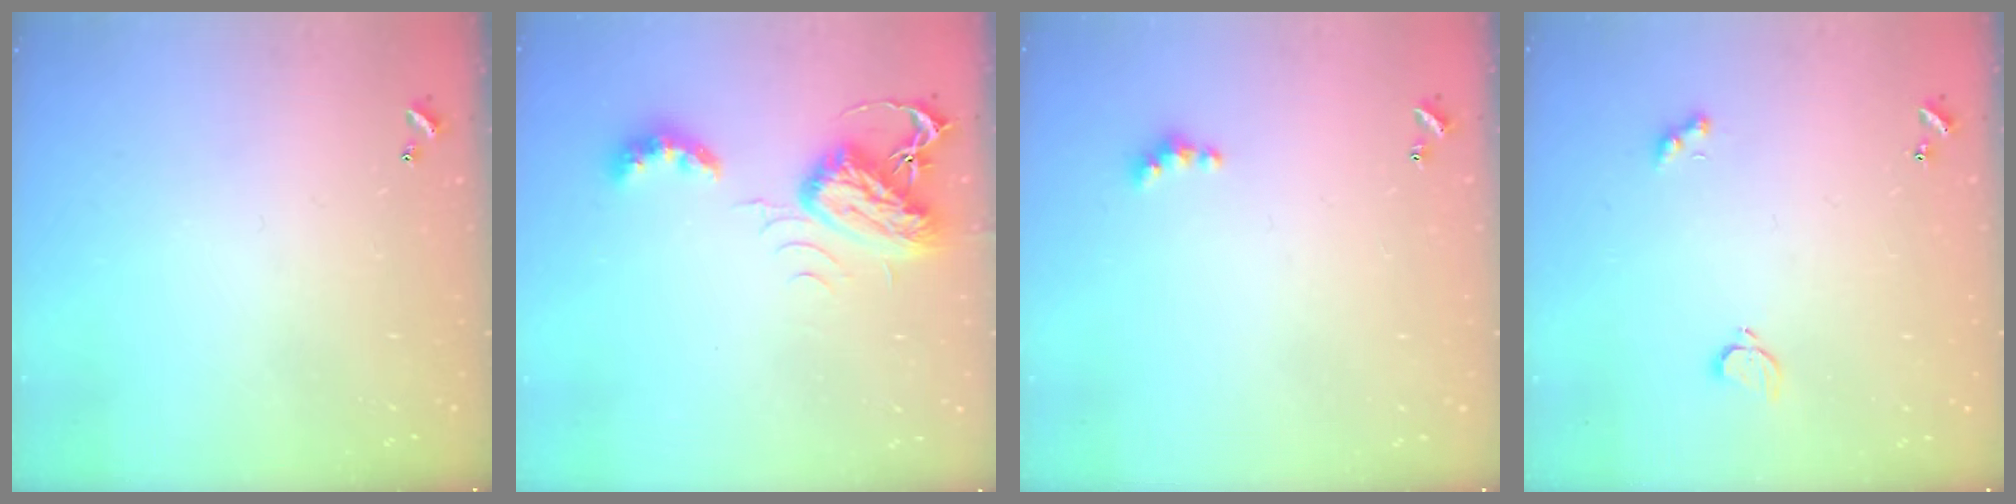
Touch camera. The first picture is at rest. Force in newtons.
{"total": 7.7, "press": 7.7, "slide": 0.2}
{"total": 2.8, "press": 2.8, "slide": 0.5}
{"total": 2.1, "press": 2.1, "slide": 0.5}